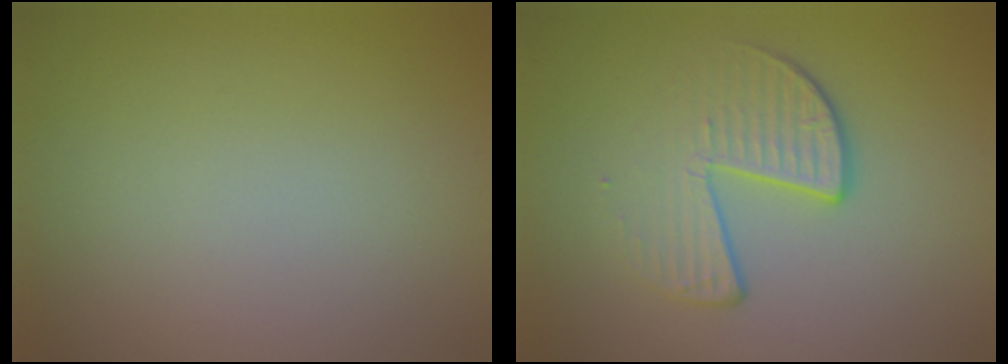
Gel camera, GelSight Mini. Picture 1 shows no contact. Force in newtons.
{"total": 4.0, "press": 2.7, "slide": 2.9}